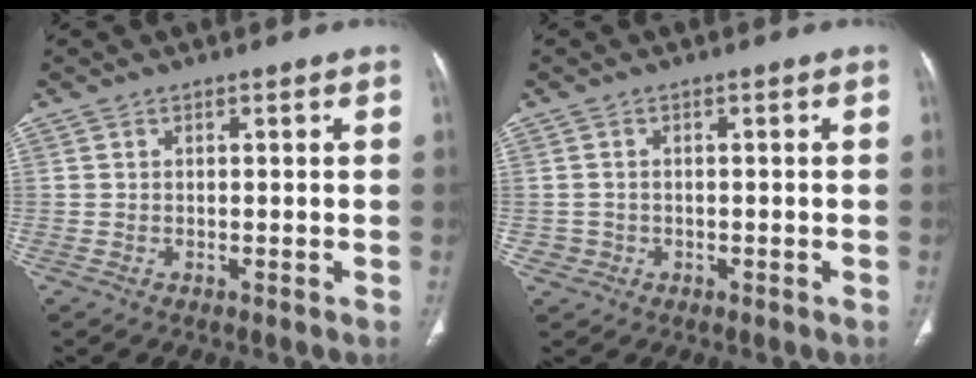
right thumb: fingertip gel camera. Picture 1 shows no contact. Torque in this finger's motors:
{"motor_torque": [0.20, 0.79, -0.26, -0.07, -0.04]}